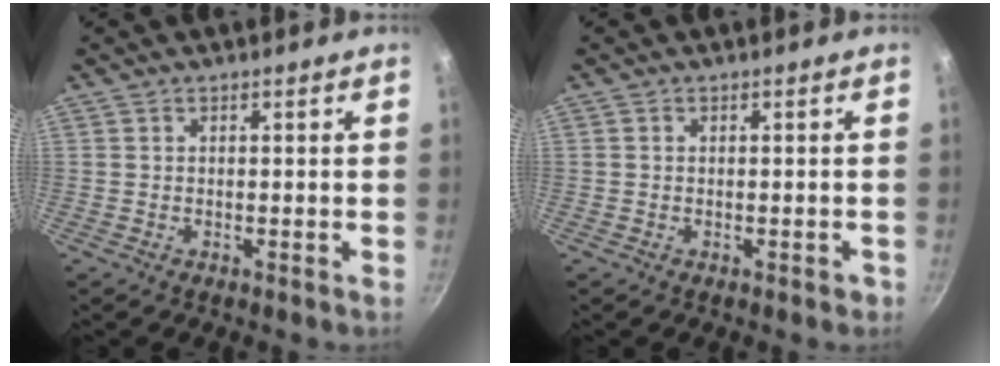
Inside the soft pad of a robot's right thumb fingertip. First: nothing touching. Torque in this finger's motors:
{"motor_torque": [0.45, -0.09, -0.21, 0.04, 0.07]}